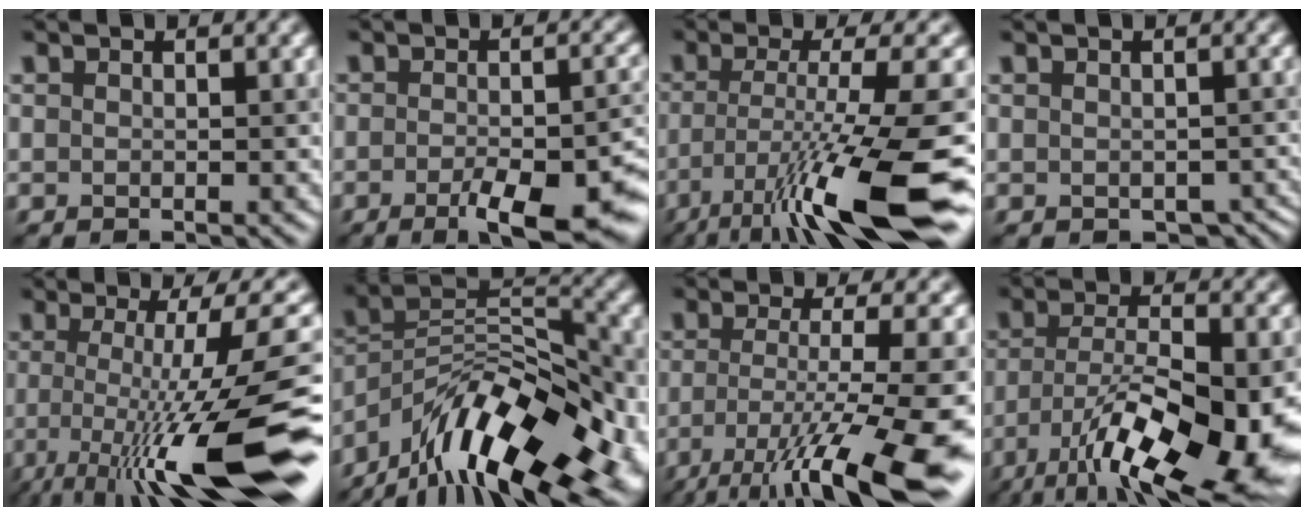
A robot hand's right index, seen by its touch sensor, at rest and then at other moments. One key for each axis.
{"total": 8.2, "fx": -3.7, "fy": 2.3, "fz": 6.9, "tx": -0.101, "ty": -0.010, "tz": -0.049}
{"total": 12.8, "fx": -6.1, "fy": 2.0, "fz": 11.1, "tx": -0.188, "ty": -0.015, "tz": -0.102}
{"total": 2.8, "fx": -1.2, "fy": 1.9, "fz": 1.7, "tx": -0.020, "ty": -0.019, "tz": -0.007}
{"total": 14.7, "fx": -3.9, "fy": 3.1, "fz": 13.8, "tx": -0.201, "ty": -0.005, "tz": -0.062}
{"total": 16.6, "fx": -9.7, "fy": 7.2, "fz": 11.5, "tx": -0.197, "ty": 0.021, "tz": -0.169}
{"total": 14.0, "fx": -7.0, "fy": 2.7, "fz": 11.8, "tx": -0.201, "ty": -0.025, "tz": -0.112}
{"total": 14.6, "fx": -6.8, "fy": 5.1, "fz": 11.8, "tx": -0.203, "ty": -0.019, "tz": -0.106}